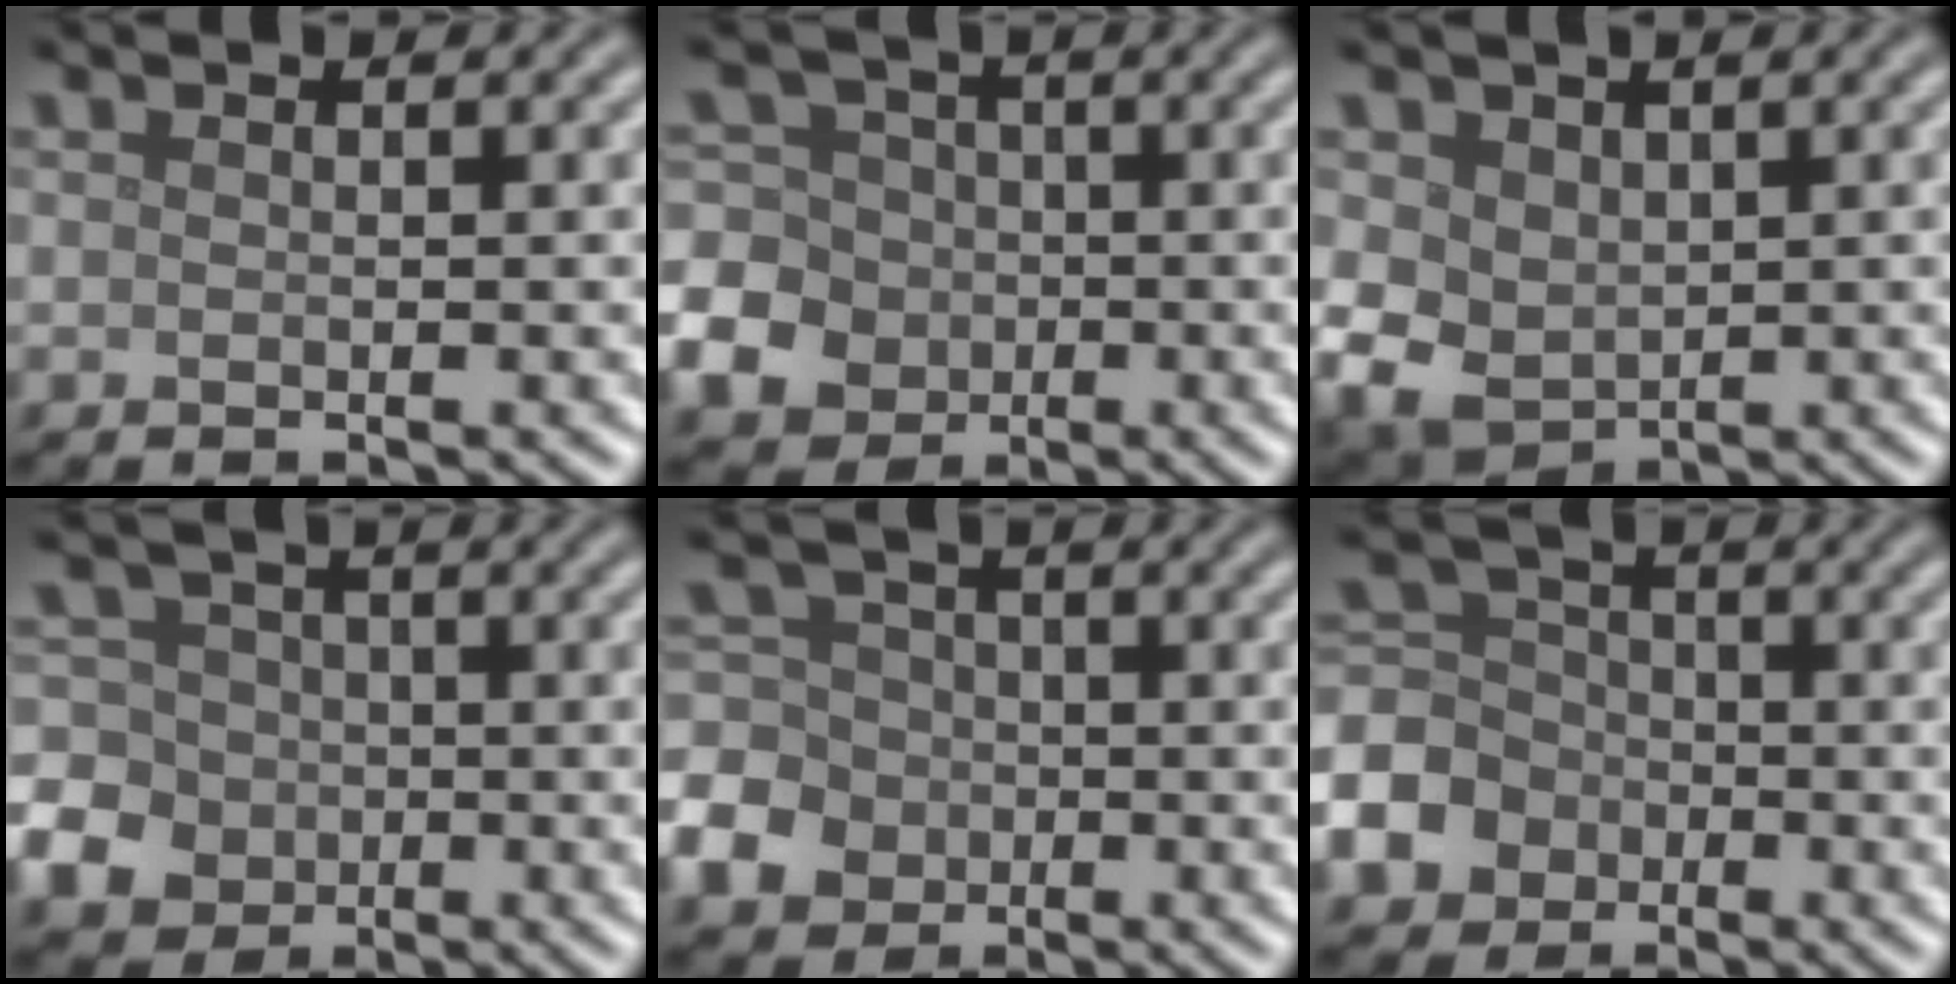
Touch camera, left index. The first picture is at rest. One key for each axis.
{"total": 8.6, "fx": -3.1, "fy": 7.6, "fz": 2.6, "tx": -0.067, "ty": -0.012, "tz": -0.083}
{"total": 5.3, "fx": 0.4, "fy": 4.3, "fz": 3.1, "tx": -0.079, "ty": -0.009, "tz": 0.010}
{"total": 7.9, "fx": -3.3, "fy": 6.8, "fz": 2.4, "tx": -0.055, "ty": -0.017, "tz": -0.086}
{"total": 7.0, "fx": -3.1, "fy": 5.9, "fz": 2.3, "tx": -0.053, "ty": -0.011, "tz": -0.078}
{"total": 7.6, "fx": -3.4, "fy": 6.3, "fz": 2.3, "tx": -0.054, "ty": -0.010, "tz": -0.088}